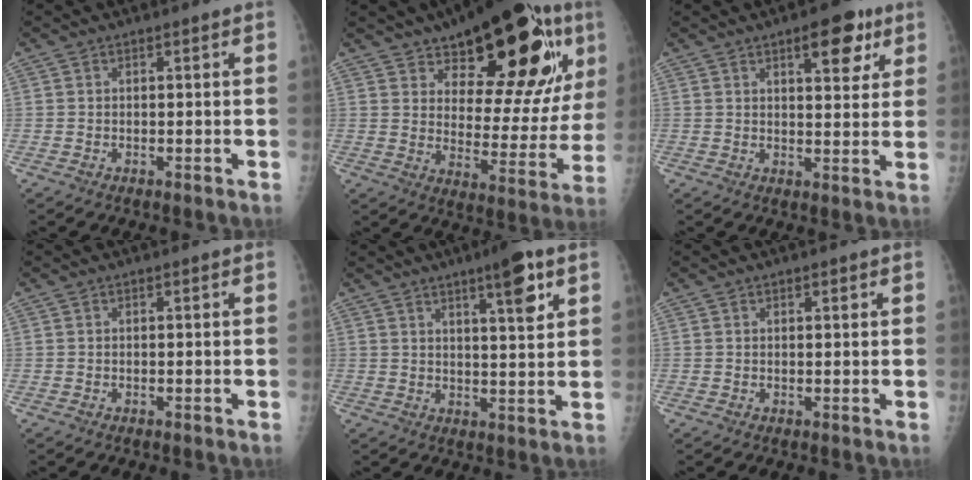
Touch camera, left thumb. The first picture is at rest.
{"total": 25.4, "force": [13.3, 10.2, 19.1], "torque": [-0.218, -0.045, 0.195]}
{"total": 8.1, "force": [4.4, 3.5, 5.9], "torque": [-0.052, -0.018, 0.055]}
{"total": 0.0}
{"total": 8.0, "force": [4.4, 1.5, 6.5], "torque": [-0.090, -0.024, 0.065]}
{"total": 0.7, "force": [0.5, 0.4, 0.4], "torque": [-0.001, -0.002, 0.006]}